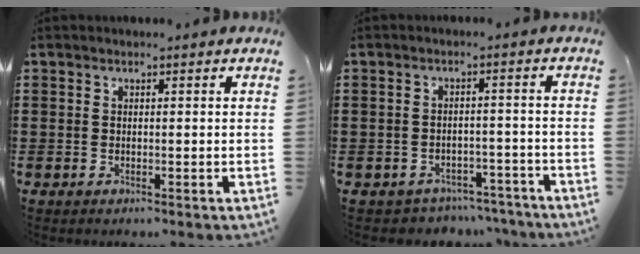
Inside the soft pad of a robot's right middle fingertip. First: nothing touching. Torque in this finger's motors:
{"motor_torque": [-0.03, -0.09, 0.06, -0.02]}